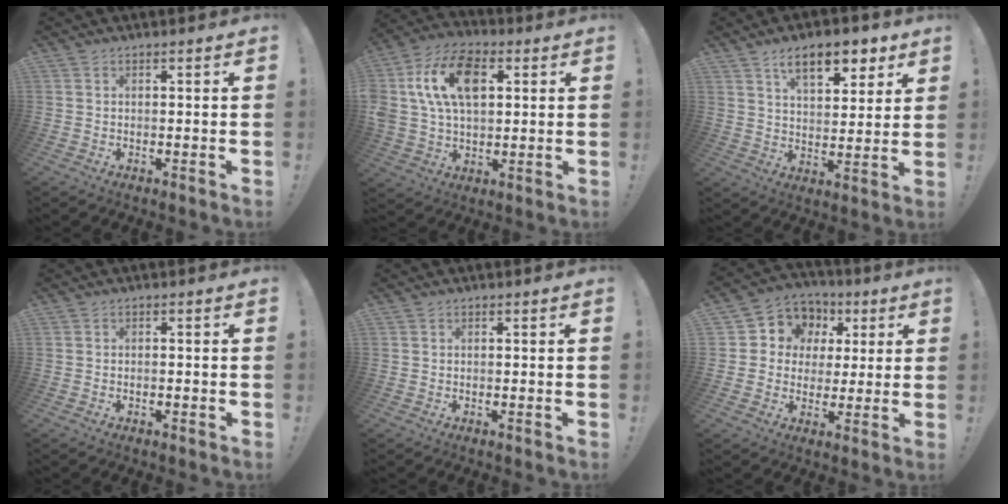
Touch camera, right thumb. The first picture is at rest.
{"total": 17.0, "force": [5.1, 11.1, 11.8], "torque": [-0.216, 0.002, 0.097]}
{"total": 12.0, "force": [7.1, 5.3, 8.2], "torque": [-0.112, -0.031, 0.120]}
{"total": 0.8, "force": [-0.6, 0.3, 0.4], "torque": [-0.006, 0.003, -0.011]}
{"total": 0.0}
{"total": 8.8, "force": [1.9, 8.2, 2.5], "torque": [-0.033, -0.012, 0.042]}